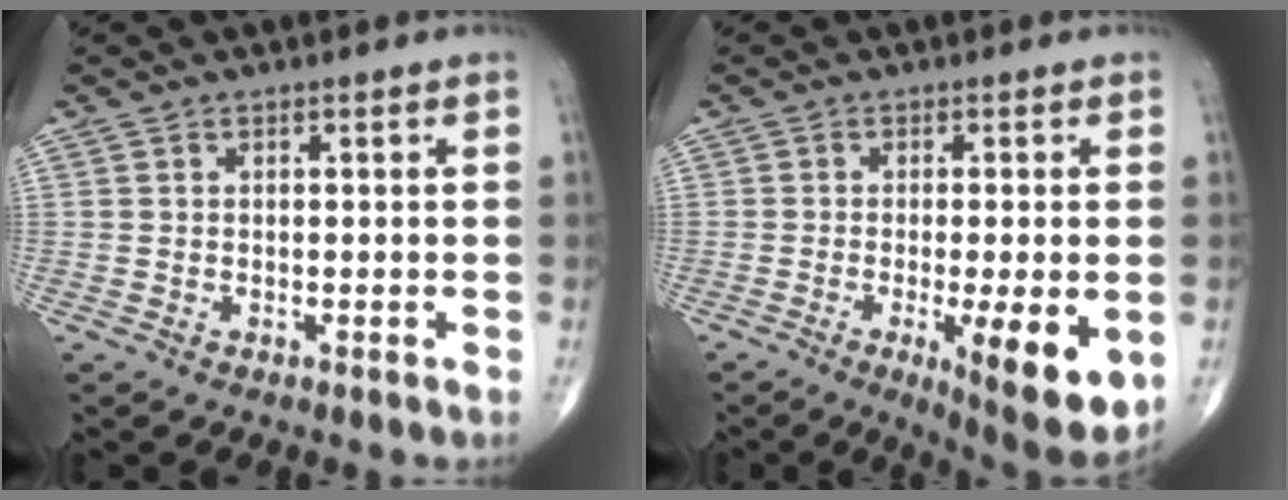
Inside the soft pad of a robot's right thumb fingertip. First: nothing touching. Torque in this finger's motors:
{"motor_torque": [1.69, 1.61, 0.46, -0.09, 0.22]}